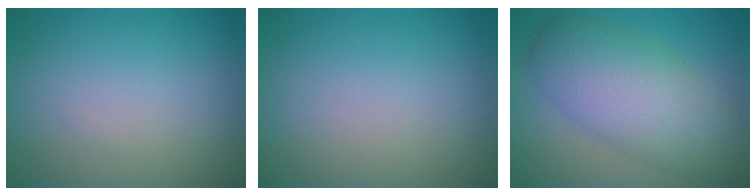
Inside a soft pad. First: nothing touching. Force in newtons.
{"total": 0.0}
{"total": 7.9, "press": 7.9, "slide": 0.1}